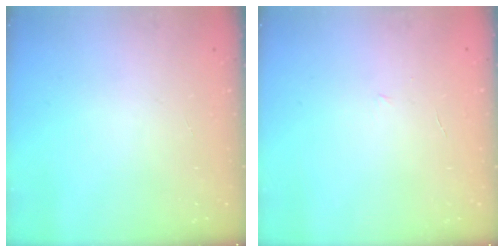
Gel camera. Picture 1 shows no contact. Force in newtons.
{"total": 3.6, "press": 3.5, "slide": 1.0}